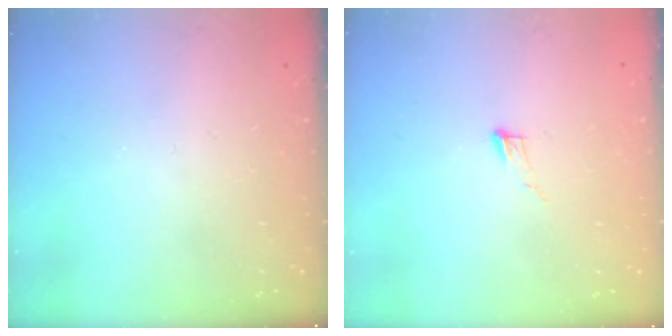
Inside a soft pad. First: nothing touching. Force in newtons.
{"total": 3.4, "press": 3.4, "slide": 0.2}